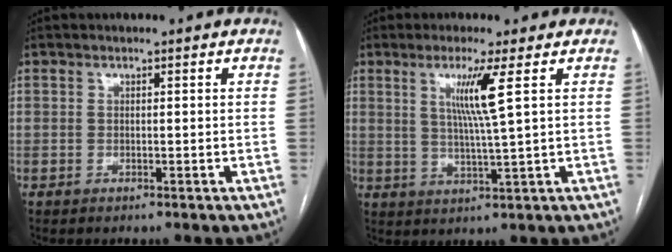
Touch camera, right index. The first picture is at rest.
{"total": 6.2, "force": [2.2, -1.4, 5.6], "torque": [-0.109, -0.011, 0.046]}